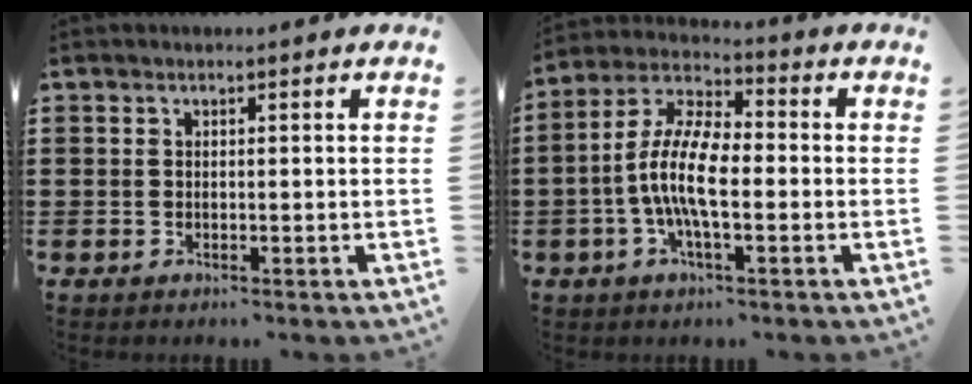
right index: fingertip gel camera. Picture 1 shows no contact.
{"total": 10.0, "force": [-2.0, 3.6, 9.1], "torque": [-0.208, -0.011, -0.044]}